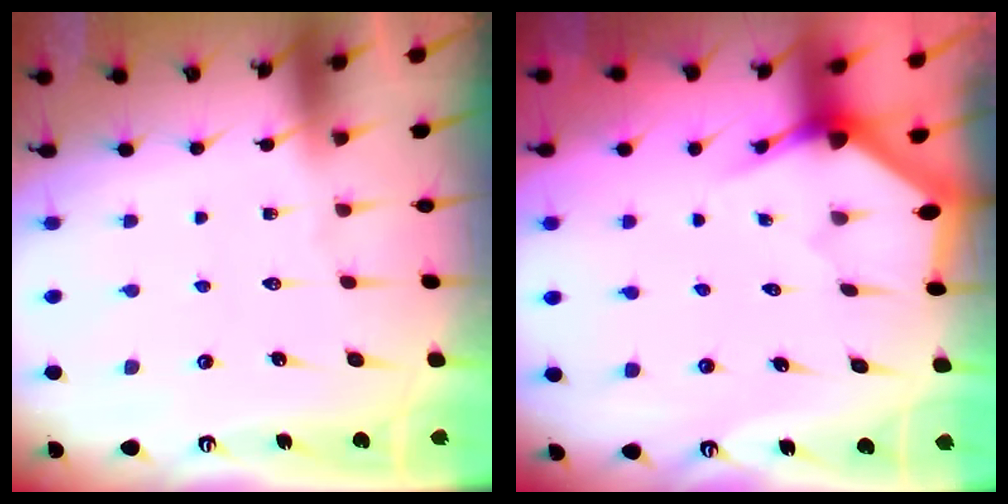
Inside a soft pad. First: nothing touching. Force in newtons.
{"total": 2.9, "press": 2.9, "slide": 0.2}